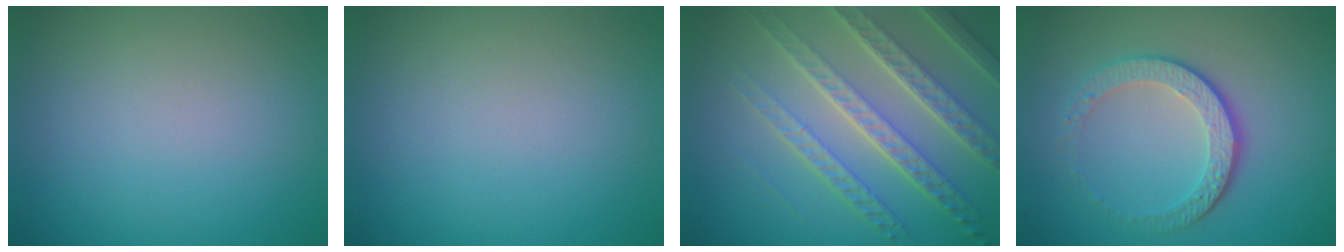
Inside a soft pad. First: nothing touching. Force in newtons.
{"total": 0.0}
{"total": 7.9, "press": 5.4, "slide": 5.8}
{"total": 4.3, "press": 3.1, "slide": 3.0}